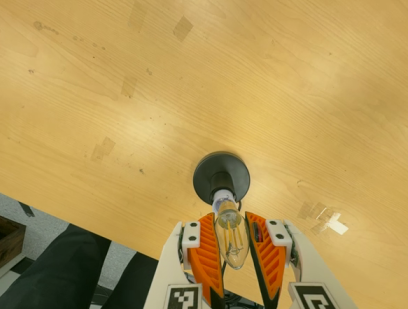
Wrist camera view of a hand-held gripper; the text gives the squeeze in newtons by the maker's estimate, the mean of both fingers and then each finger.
{"total": 13.8, "left": 14.1, "right": 13.5}